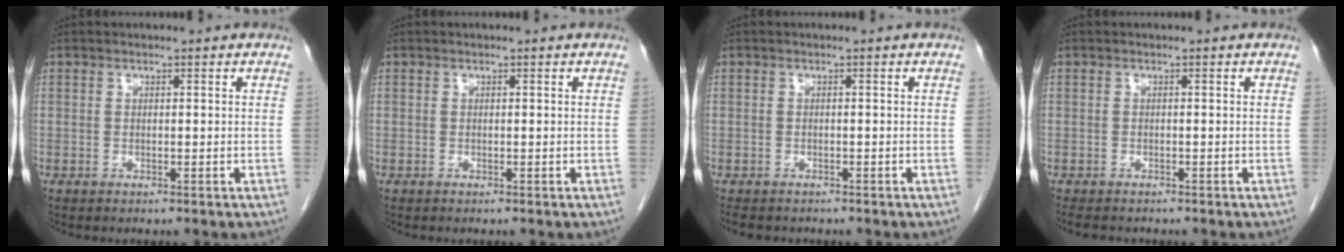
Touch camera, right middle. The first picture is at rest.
{"total": 0.0}
{"total": 4.0, "force": [-3.4, 1.6, 1.4], "torque": [-0.023, -0.007, -0.044]}
{"total": 3.4, "force": [-2.9, 1.1, 1.3], "torque": [-0.022, -0.008, -0.039]}